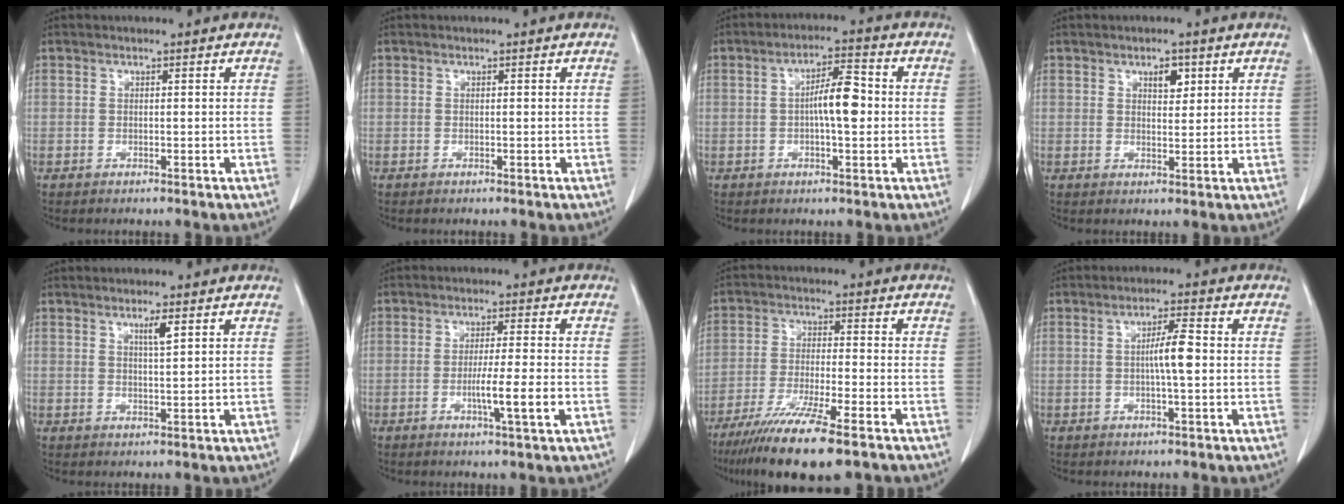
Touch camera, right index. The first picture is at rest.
{"total": 0.0}
{"total": 6.2, "force": [0.1, 1.5, 6.0], "torque": [-0.103, 0.014, 0.000]}
{"total": 2.9, "force": [1.5, 1.3, 2.1], "torque": [-0.030, -0.003, 0.025]}
{"total": 2.3, "force": [1.2, 0.0, 2.0], "torque": [-0.037, -0.004, 0.021]}
{"total": 5.8, "force": [-1.6, -0.6, 5.6], "torque": [-0.089, -0.009, -0.024]}
{"total": 13.1, "force": [-9.1, 1.1, 9.4], "torque": [-0.171, -0.035, -0.154]}
{"total": 4.3, "force": [0.1, 0.1, 4.3], "torque": [-0.073, 0.005, 0.004]}